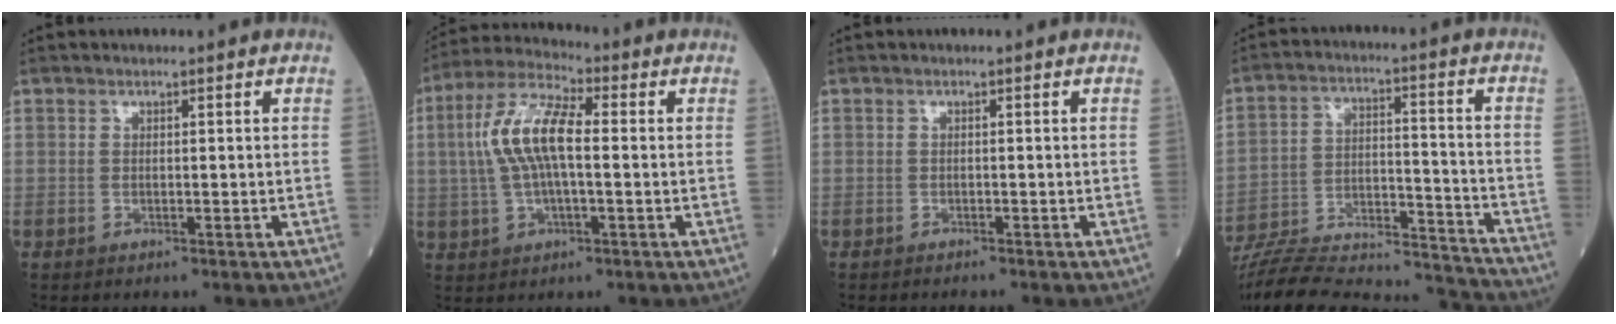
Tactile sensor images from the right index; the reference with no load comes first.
{"total": 10.0, "force": [0.7, 3.1, 9.5], "torque": [-0.205, 0.021, 0.009]}
{"total": 0.7, "force": [-0.7, -0.1, 0.0], "torque": [-0.003, -0.002, -0.013]}
{"total": 22.8, "force": [-21.6, 2.9, 6.7], "torque": [-0.119, 0.008, -0.329]}